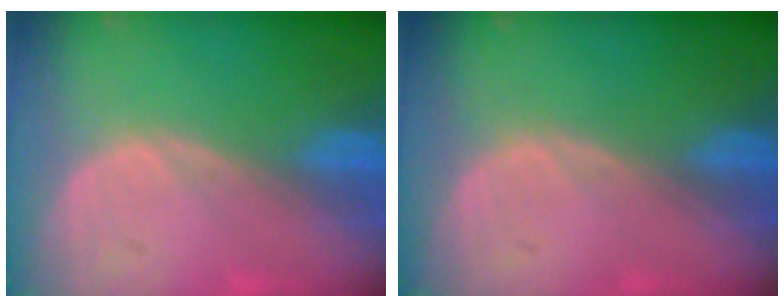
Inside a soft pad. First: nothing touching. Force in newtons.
{"total": 0.0}